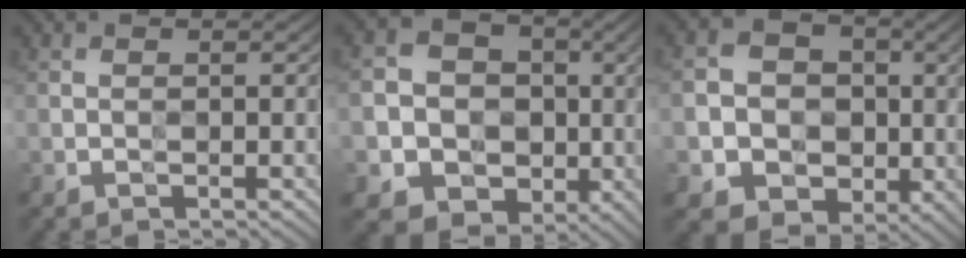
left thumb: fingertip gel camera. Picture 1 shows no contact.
{"total": 13.7, "force": [-3.0, 12.0, 5.9], "torque": [-0.153, -0.034, -0.060]}
{"total": 11.3, "force": [-2.3, 9.9, 5.1], "torque": [-0.126, -0.029, -0.052]}